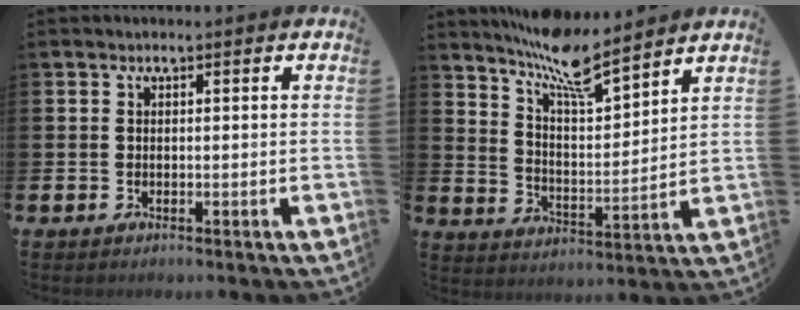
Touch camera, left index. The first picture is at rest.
{"total": 9.4, "force": [8.5, 1.3, 3.8], "torque": [-0.100, -0.052, 0.152]}